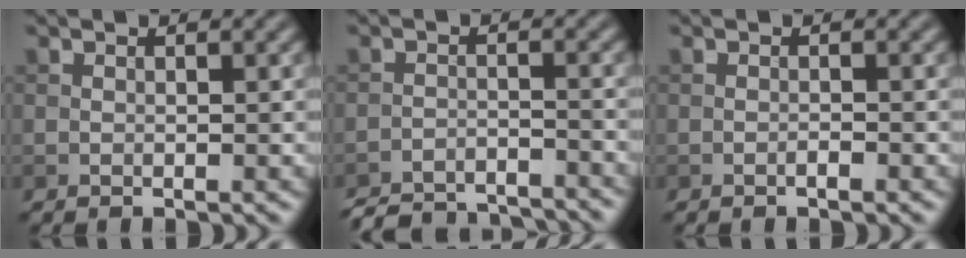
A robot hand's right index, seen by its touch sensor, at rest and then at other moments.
{"total": 7.1, "force": [-6.9, 1.2, 1.3], "torque": [-0.022, -0.011, -0.109]}
{"total": 0.6, "force": [-0.4, 0.1, 0.4], "torque": [-0.007, 0.001, -0.008]}